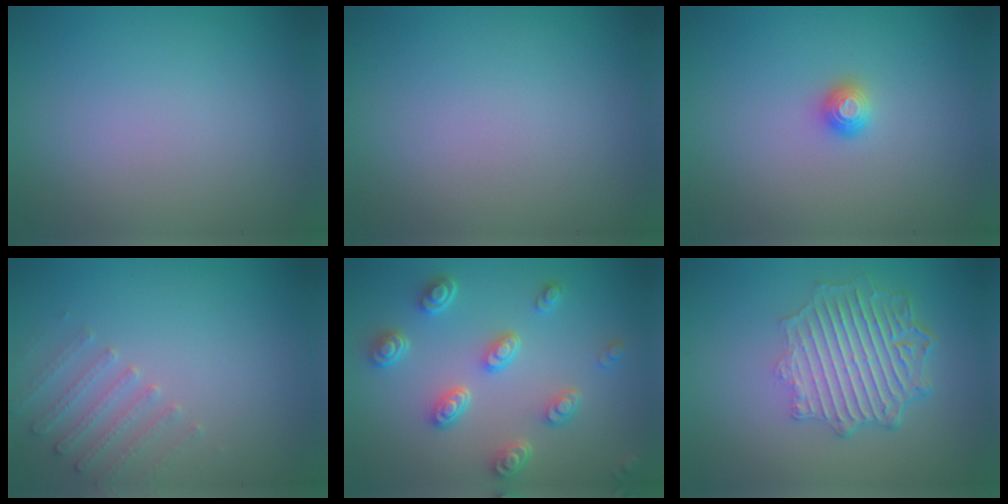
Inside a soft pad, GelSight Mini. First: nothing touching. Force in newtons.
{"total": 0.0}
{"total": 1.1, "press": 1.1, "slide": 0.1}
{"total": 2.3, "press": 2.2, "slide": 0.6}
{"total": 4.6, "press": 3.5, "slide": 2.9}
{"total": 6.3, "press": 4.7, "slide": 4.2}